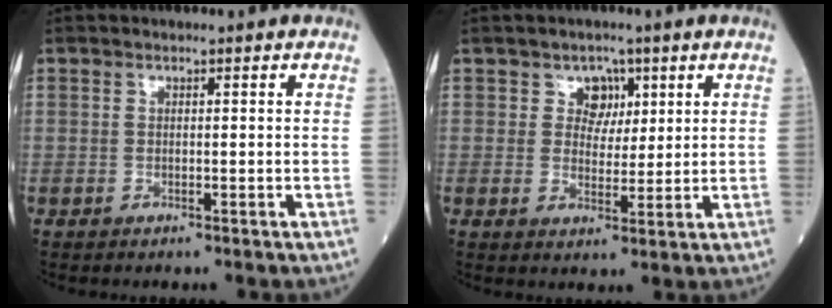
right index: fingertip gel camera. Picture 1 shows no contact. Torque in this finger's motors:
{"motor_torque": [-0.02, 0.00, 0.00, 0.01]}